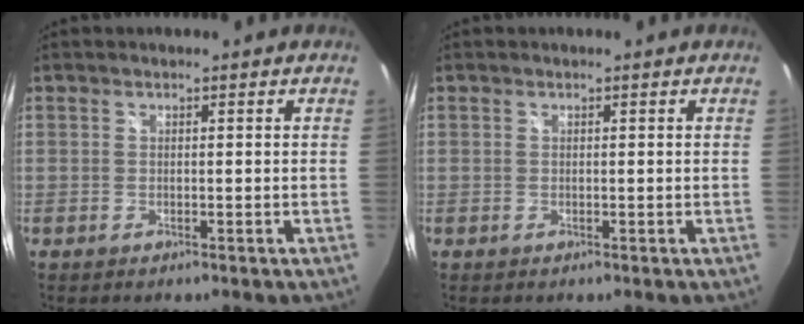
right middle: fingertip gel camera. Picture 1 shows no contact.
{"total": 0.0}